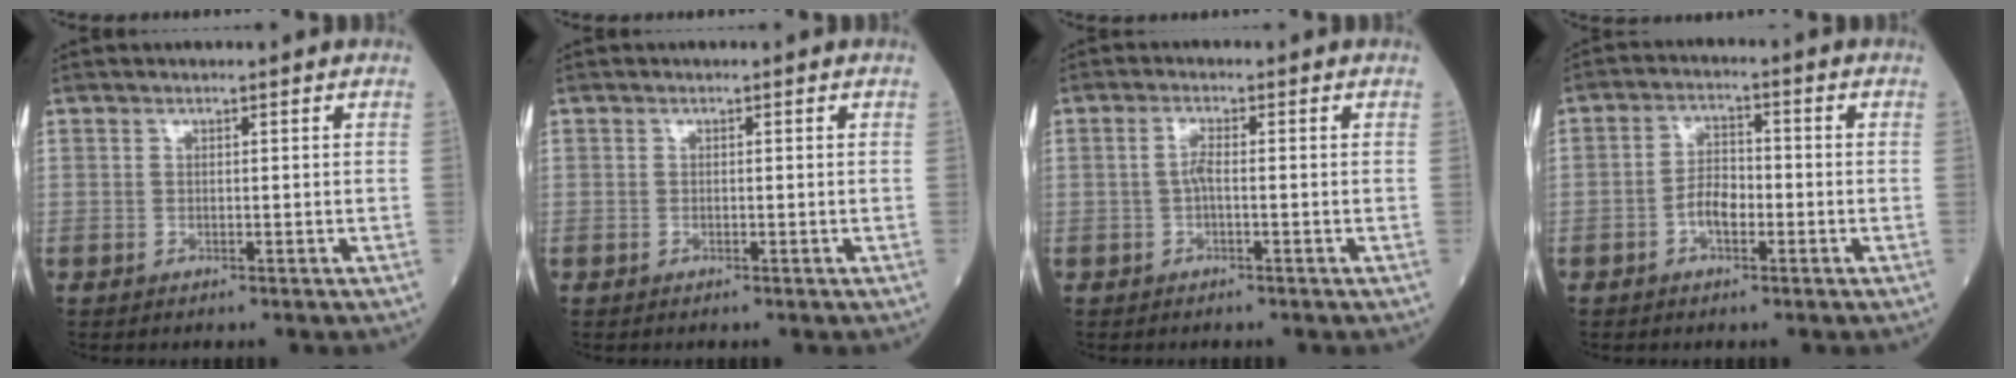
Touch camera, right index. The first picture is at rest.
{"total": 0.0}
{"total": 2.0, "force": [-0.4, 0.3, 2.0], "torque": [-0.039, 0.003, -0.009]}
{"total": 4.3, "force": [-1.6, 2.1, 3.4], "torque": [-0.066, 0.010, -0.034]}